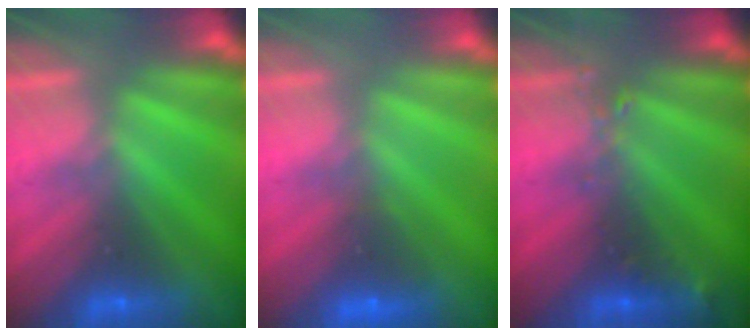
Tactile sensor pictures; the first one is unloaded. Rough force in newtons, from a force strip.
{"total": 2.0}
{"total": 2.4}